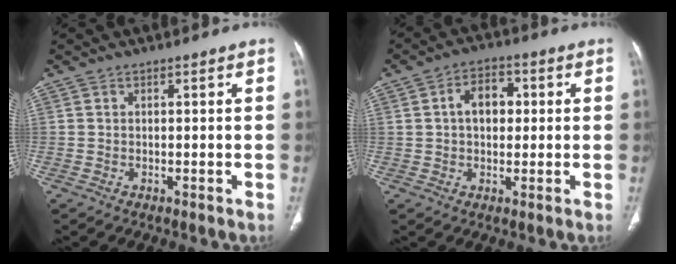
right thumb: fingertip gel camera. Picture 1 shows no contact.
{"total": 6.9, "force": [1.0, 4.8, 4.9], "torque": [-0.059, 0.015, 0.011]}